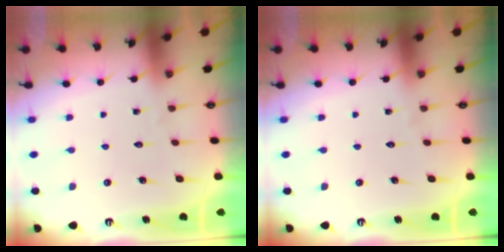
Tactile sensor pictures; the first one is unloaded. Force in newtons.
{"total": 0.0}